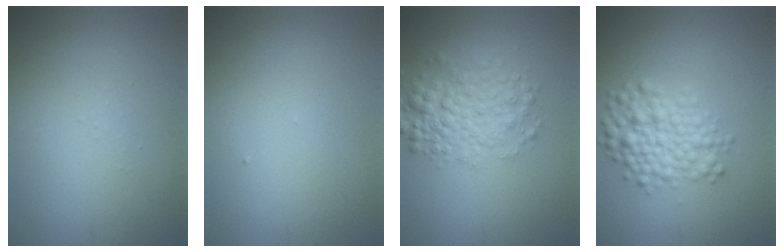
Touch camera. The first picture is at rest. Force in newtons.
{"total": 0.0}
{"total": 4.3, "press": 4.3, "slide": 0.1}
{"total": 4.4, "press": 4.3, "slide": 0.2}